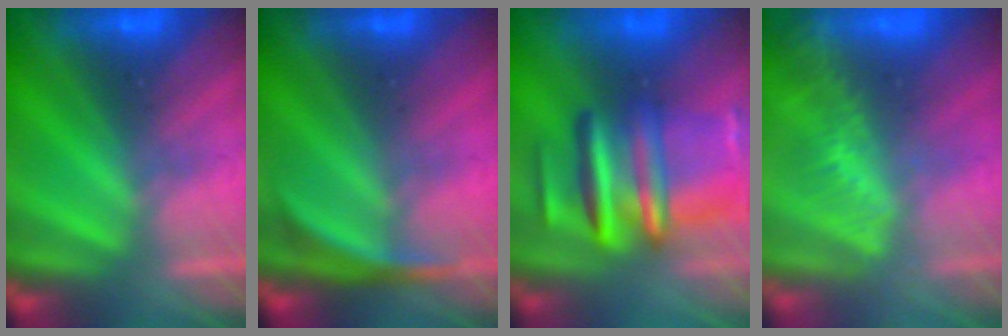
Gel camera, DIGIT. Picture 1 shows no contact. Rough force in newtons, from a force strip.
{"total": 3.3}
{"total": 9.6}
{"total": 2.9}